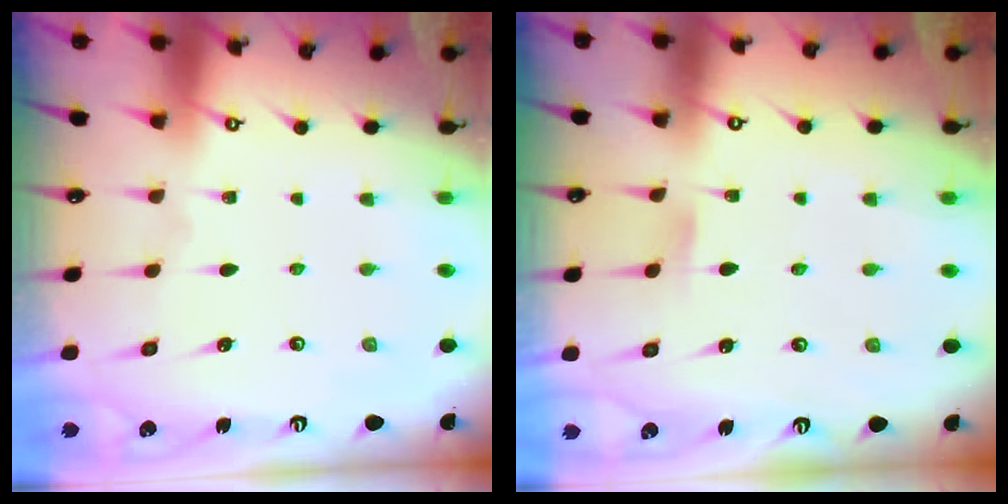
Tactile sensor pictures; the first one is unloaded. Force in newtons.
{"total": 4.3, "press": 4.2, "slide": 0.6}